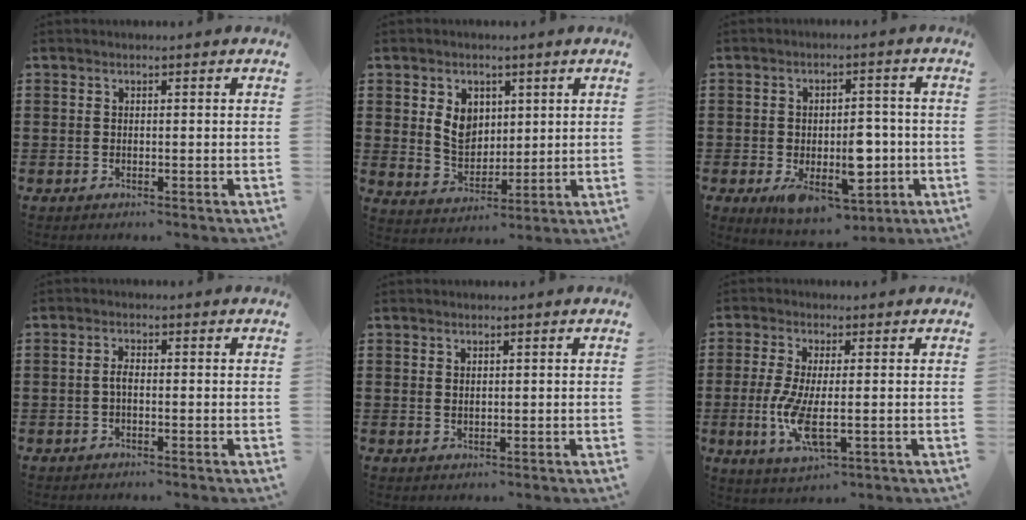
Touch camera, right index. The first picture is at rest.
{"total": 6.1, "force": [1.7, 4.9, 3.1], "torque": [-0.062, 0.008, 0.029]}
{"total": 9.2, "force": [-2.6, 5.1, 7.2], "torque": [-0.092, 0.001, -0.043]}
{"total": 1.7, "force": [-0.4, 0.6, 1.5], "torque": [-0.038, -0.002, -0.010]}
{"total": 0.9, "force": [0.7, 0.5, 0.3], "torque": [-0.008, 0.004, 0.013]}
{"total": 7.8, "force": [-1.3, 2.3, 7.3], "torque": [-0.167, -0.019, -0.027]}